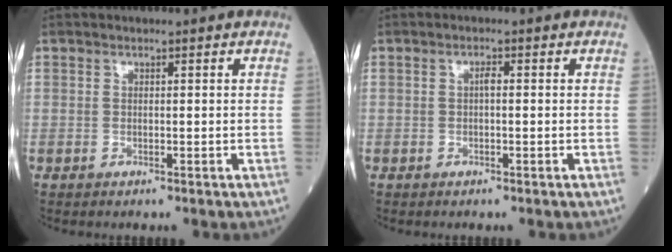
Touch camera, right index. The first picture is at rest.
{"total": 1.0, "force": [0.0, 0.2, 1.0], "torque": [-0.018, 0.002, 0.000]}